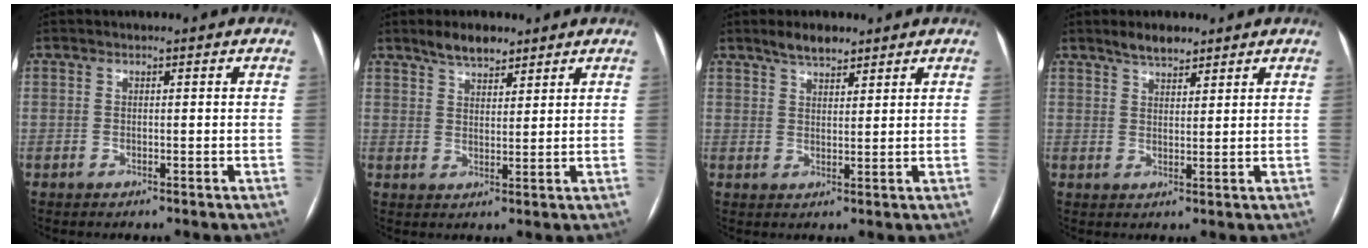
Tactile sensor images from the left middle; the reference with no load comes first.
{"total": 4.8, "force": [3.9, 1.8, 2.2], "torque": [-0.042, 0.006, 0.069]}
{"total": 4.0, "force": [3.3, 1.4, 1.9], "torque": [-0.038, 0.006, 0.058]}
{"total": 3.7, "force": [3.1, 1.3, 1.6], "torque": [-0.031, 0.005, 0.053]}